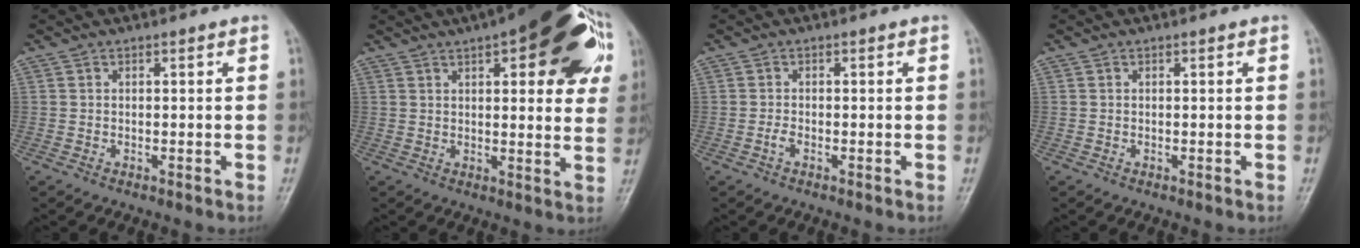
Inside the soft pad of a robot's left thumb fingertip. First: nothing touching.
{"total": 24.1, "force": [10.4, 8.5, 19.9], "torque": [-0.240, 0.007, 0.134]}
{"total": 1.1, "force": [-0.5, 0.6, 0.9], "torque": [-0.016, 0.001, -0.012]}
{"total": 0.0}